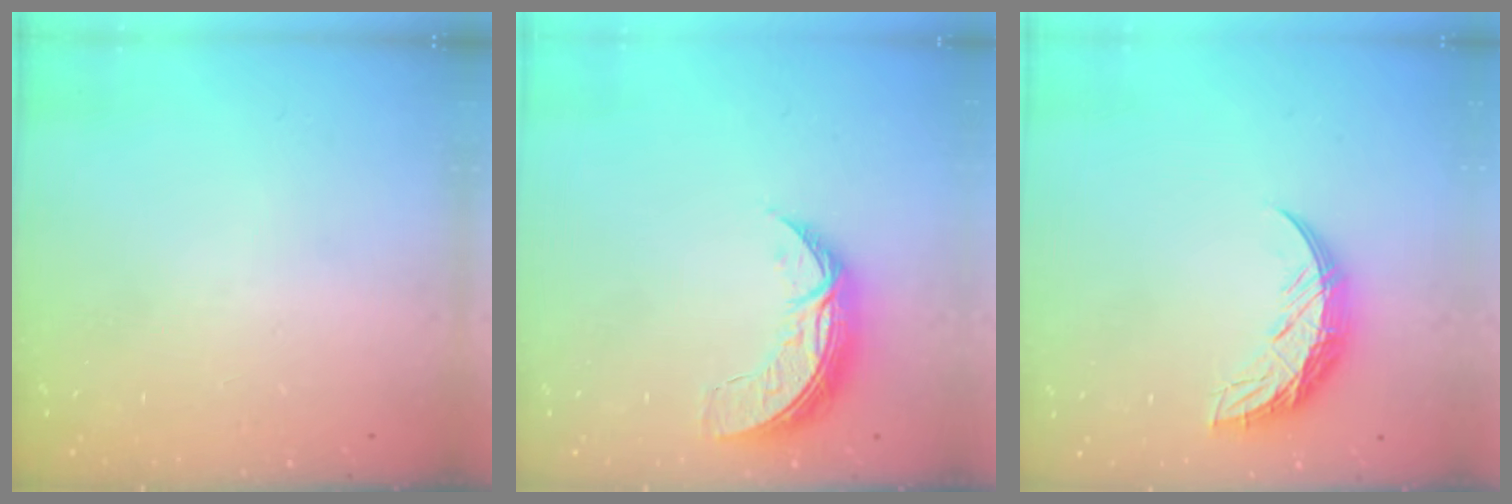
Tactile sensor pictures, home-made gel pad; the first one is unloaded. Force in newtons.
{"total": 7.8, "press": 7.8, "slide": 0.7}
{"total": 10.7, "press": 10.7, "slide": 0.4}